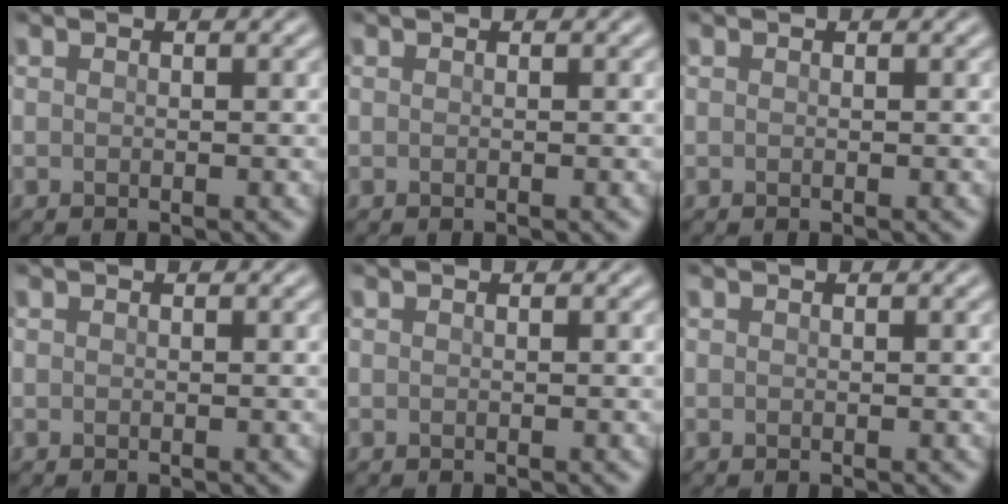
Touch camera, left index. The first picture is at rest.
{"total": 0.0}
{"total": 0.0}
{"total": 0.0}
{"total": 0.0}
{"total": 0.0}